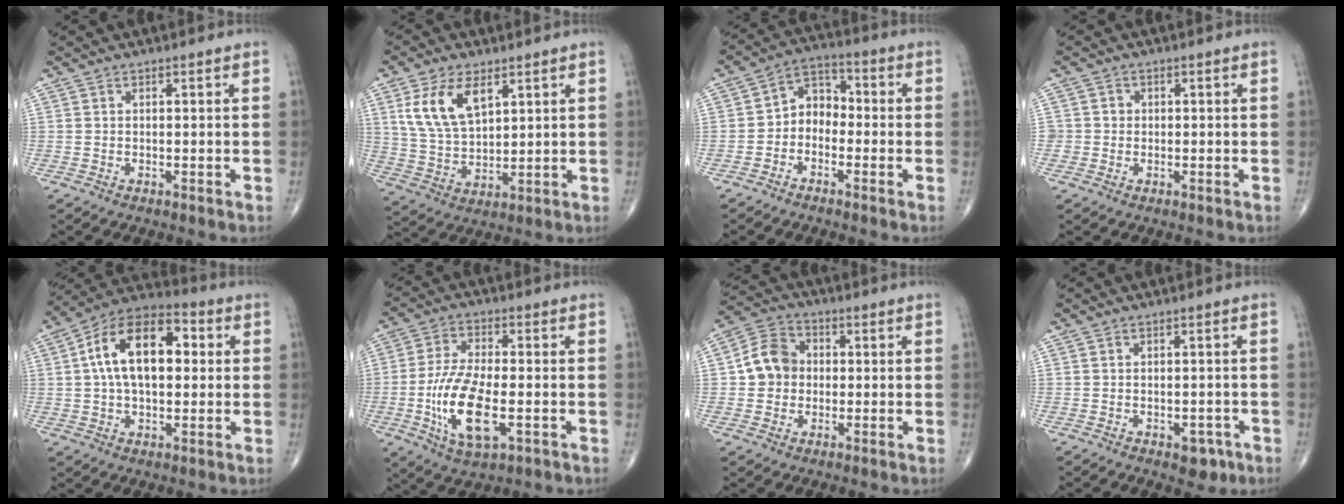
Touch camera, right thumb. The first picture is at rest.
{"total": 11.3, "force": [5.0, 6.0, 8.2], "torque": [-0.148, -0.018, 0.105]}
{"total": 6.3, "force": [-1.7, 4.9, 3.6], "torque": [-0.032, 0.036, -0.049]}
{"total": 2.0, "force": [-0.2, 2.0, 0.0], "torque": [0.018, 0.009, -0.006]}
{"total": 17.3, "force": [2.9, 9.8, 13.9], "torque": [-0.218, 0.028, 0.041]}
{"total": 13.9, "force": [-3.3, 5.8, 12.2], "torque": [-0.244, 0.001, -0.056]}
{"total": 8.3, "force": [0.1, 7.2, 4.1], "torque": [-0.055, 0.021, -0.011]}
{"total": 3.5, "force": [-1.7, 2.2, 2.2], "torque": [-0.009, 0.008, -0.018]}